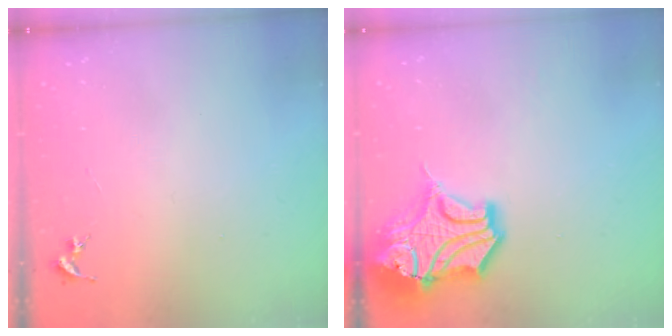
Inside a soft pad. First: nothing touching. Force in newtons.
{"total": 16.9, "press": 16.7, "slide": 2.3}